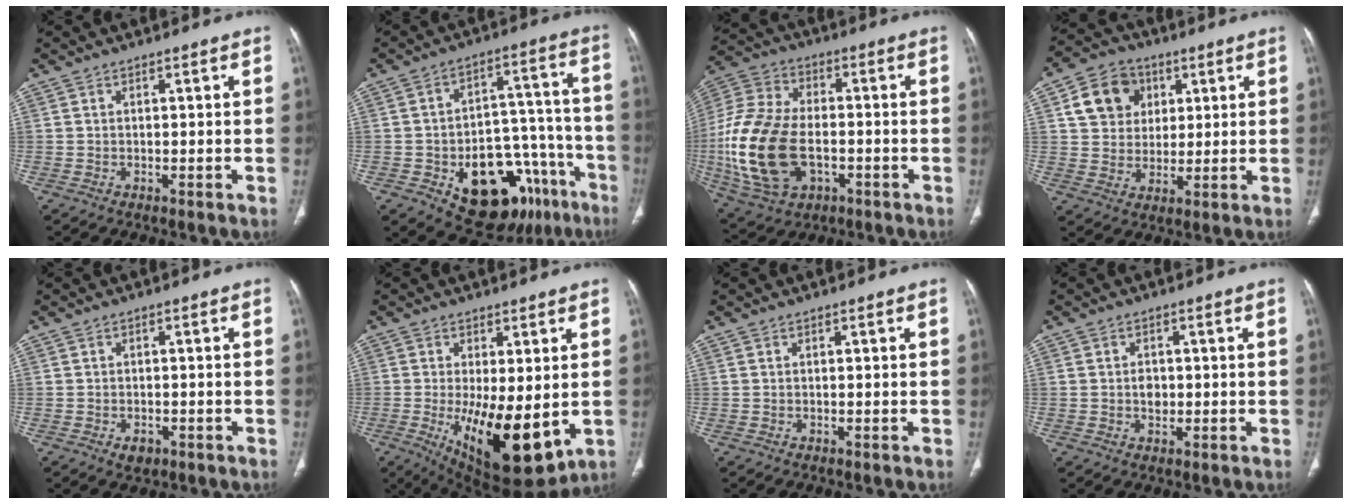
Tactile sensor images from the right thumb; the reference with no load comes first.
{"total": 22.3, "force": [-11.0, 13.1, 14.3], "torque": [-0.136, 0.084, -0.144]}
{"total": 21.4, "force": [-3.9, 13.1, 16.4], "torque": [-0.353, 0.008, -0.061]}
{"total": 11.1, "force": [3.9, 9.2, 4.7], "torque": [-0.057, -0.005, 0.067]}
{"total": 2.2, "force": [-1.1, 1.4, 1.2], "torque": [-0.011, 0.001, -0.010]}
{"total": 16.1, "force": [-2.8, 6.2, 14.6], "torque": [-0.232, -0.033, -0.021]}
{"total": 0.0}
{"total": 2.4, "force": [0.0, 1.8, 1.6], "torque": [-0.019, 0.002, 0.000]}